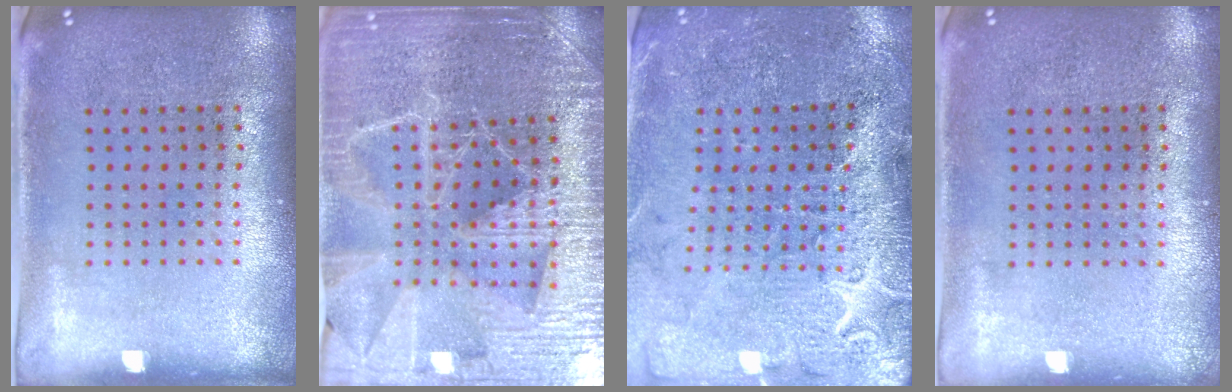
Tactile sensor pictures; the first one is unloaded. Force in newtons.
{"total": 4.8, "press": 4.5, "slide": 1.7}
{"total": 3.1, "press": 3.1, "slide": 0.5}
{"total": 0.0}